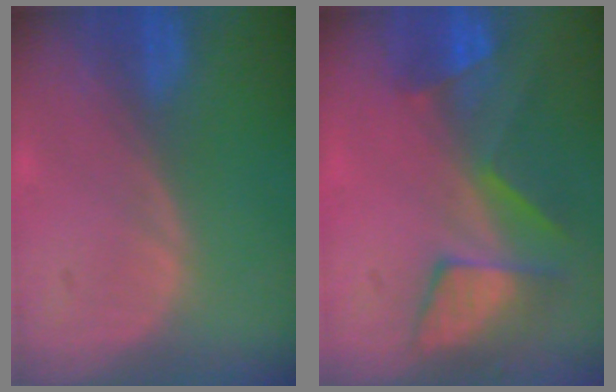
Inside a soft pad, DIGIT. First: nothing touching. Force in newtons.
{"total": 7.5, "press": 7.3, "slide": 1.5}